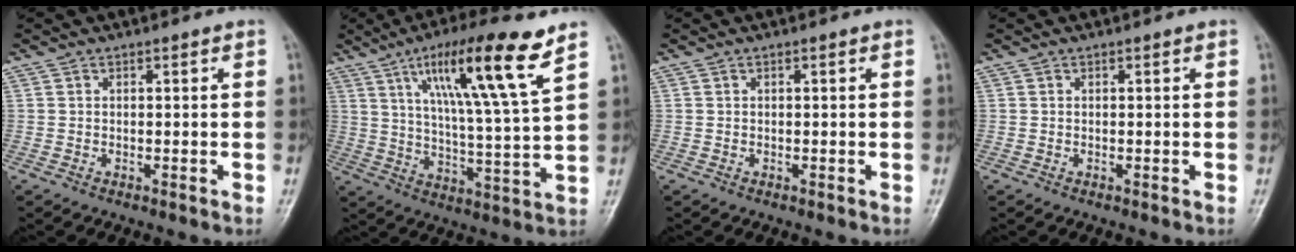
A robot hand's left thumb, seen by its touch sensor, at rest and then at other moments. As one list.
[{"total": 17.0, "force": [9.0, 1.5, 14.3], "torque": [-0.238, -0.037, 0.153]}, {"total": 0.0}, {"total": 0.0}]